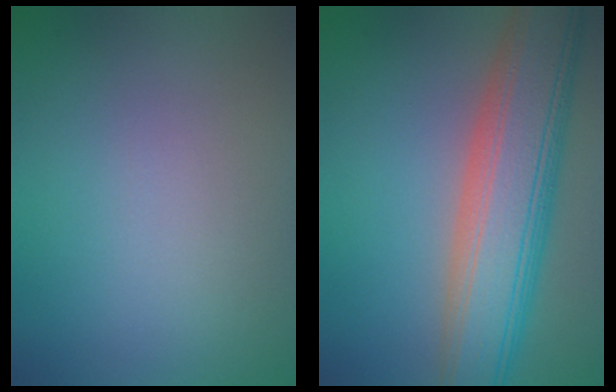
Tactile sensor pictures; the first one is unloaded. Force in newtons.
{"total": 9.9, "press": 9.9, "slide": 0.5}